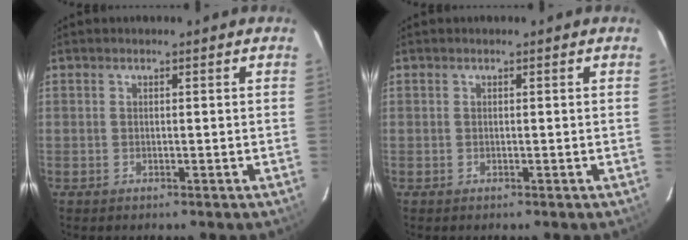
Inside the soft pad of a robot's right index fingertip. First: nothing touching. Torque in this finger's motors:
{"motor_torque": [0.00, 0.00, 0.02, 0.00]}